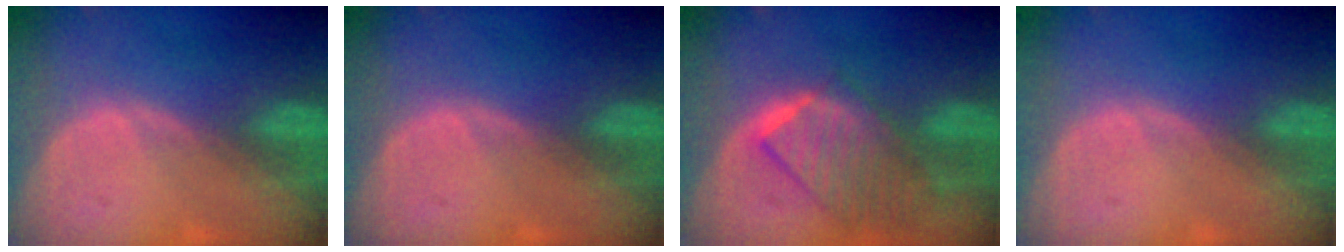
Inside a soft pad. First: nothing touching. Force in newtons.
{"total": 0.0}
{"total": 9.8, "press": 8.6, "slide": 4.7}
{"total": 0.0}